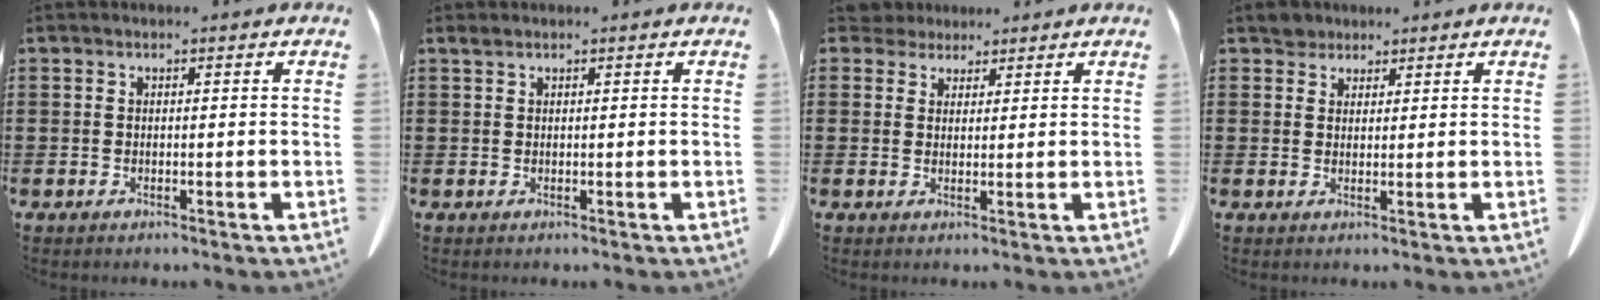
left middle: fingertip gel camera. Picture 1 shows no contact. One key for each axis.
{"total": 0.5, "fx": 0.4, "fy": 0.2, "fz": 0.2, "tx": -0.007, "ty": 0.001, "tz": 0.008}
{"total": 2.9, "fx": 2.6, "fy": 1.3, "fz": 0.3, "tx": -0.008, "ty": 0.001, "tz": 0.048}
{"total": 2.4, "fx": 2.1, "fy": 1.2, "fz": 0.1, "tx": -0.001, "ty": 0.003, "tz": 0.040}